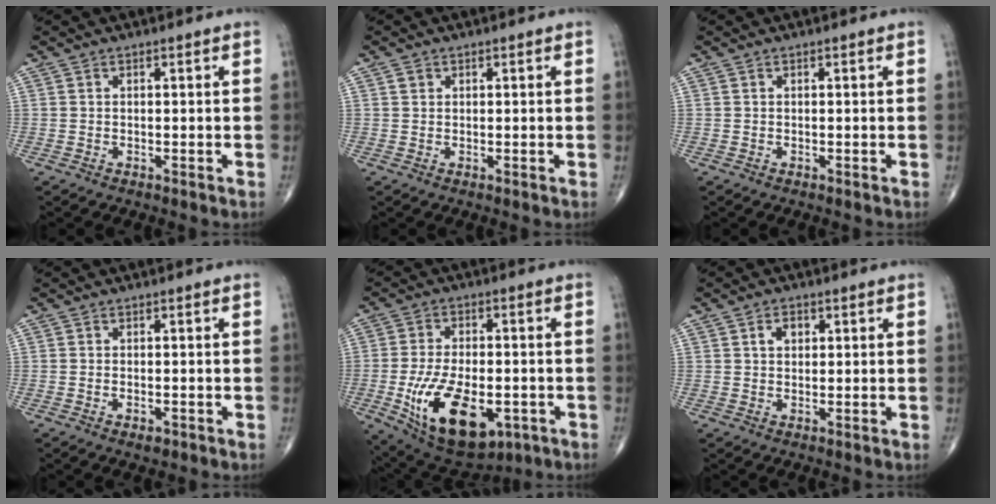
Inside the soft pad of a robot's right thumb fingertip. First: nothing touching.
{"total": 1.0, "force": [0.5, 0.9, 0.3], "torque": [0.001, -0.001, 0.007]}
{"total": 0.0}
{"total": 1.5, "force": [-0.8, 0.7, 1.1], "torque": [-0.021, 0.004, -0.008]}
{"total": 18.4, "force": [-5.9, 9.6, 14.5], "torque": [-0.243, 0.001, -0.073]}
{"total": 2.7, "force": [1.0, 2.0, 1.6], "torque": [-0.018, 0.001, 0.015]}